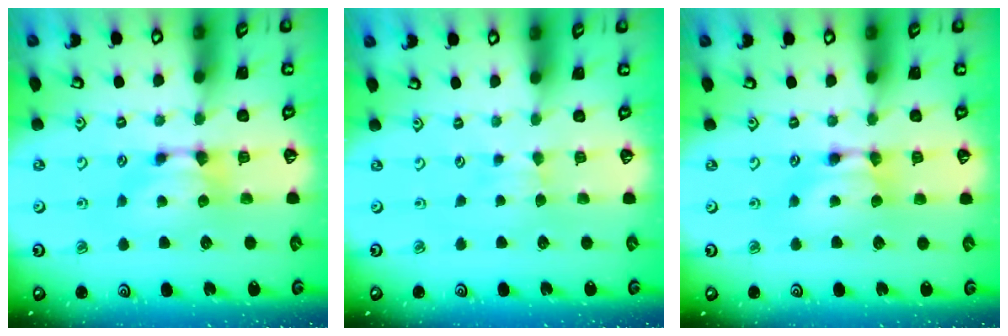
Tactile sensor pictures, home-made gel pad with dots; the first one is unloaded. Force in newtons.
{"total": 1.6, "press": 1.5, "slide": 0.5}
{"total": 1.6, "press": 1.6, "slide": 0.1}